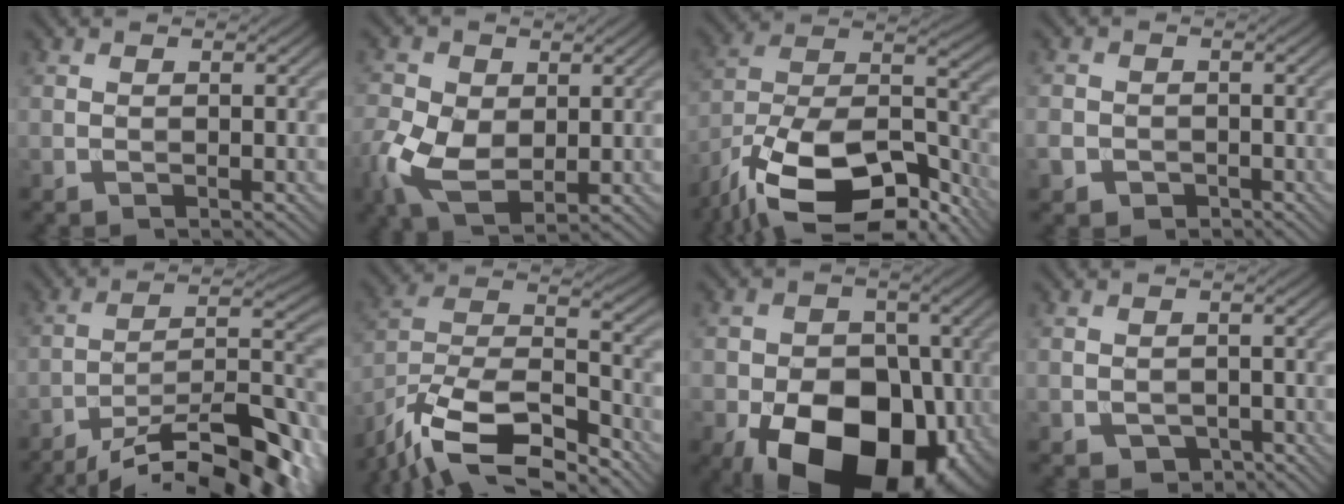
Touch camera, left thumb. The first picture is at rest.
{"total": 7.7, "force": [-0.9, 5.2, 5.6], "torque": [-0.147, -0.009, -0.022]}
{"total": 19.5, "force": [-14.1, 7.9, 10.9], "torque": [-0.225, -0.044, -0.215]}
{"total": 3.0, "force": [-1.3, 2.5, 0.9], "torque": [-0.025, -0.011, -0.026]}
{"total": 17.9, "force": [-14.1, 4.1, 10.1], "torque": [-0.160, -0.005, -0.211]}
{"total": 16.8, "force": [-13.2, 5.4, 8.7], "torque": [-0.195, -0.028, -0.220]}
{"total": 18.9, "force": [-8.0, 12.9, 11.3], "torque": [-0.151, -0.033, -0.139]}
{"total": 2.3, "force": [-1.1, 1.8, 1.0], "torque": [-0.018, -0.012, -0.016]}